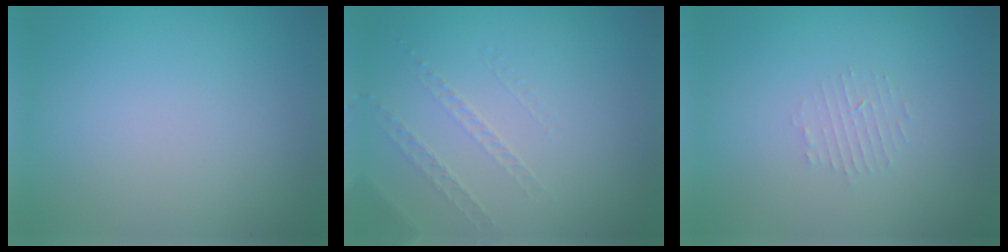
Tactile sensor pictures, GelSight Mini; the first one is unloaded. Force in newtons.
{"total": 1.1, "press": 0.6, "slide": 0.9}
{"total": 1.2, "press": 1.1, "slide": 0.2}